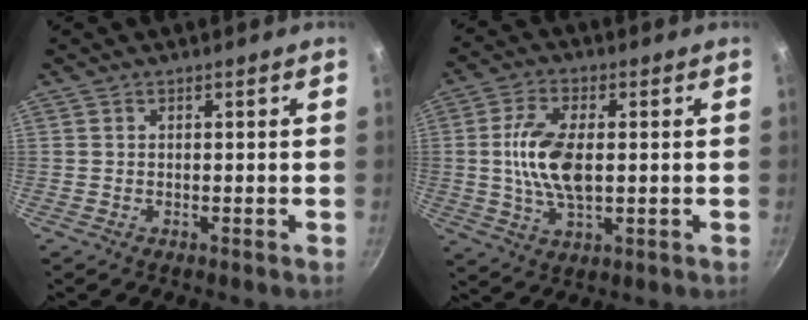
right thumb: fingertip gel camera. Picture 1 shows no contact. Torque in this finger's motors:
{"motor_torque": [1.68, 1.77, 1.33, -0.54, 0.16]}